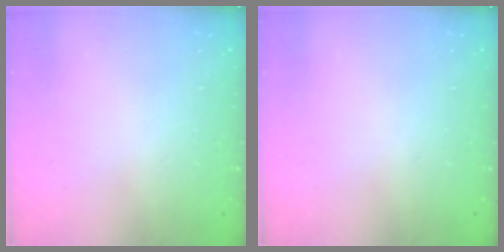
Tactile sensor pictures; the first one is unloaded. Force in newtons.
{"total": 0.0}